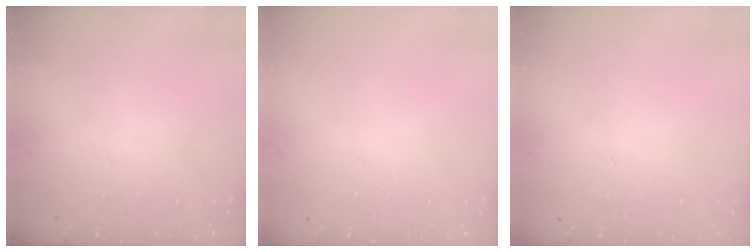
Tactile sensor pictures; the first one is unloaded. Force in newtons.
{"total": 0.0}
{"total": 0.0}